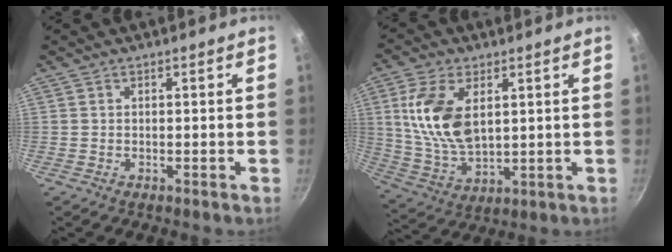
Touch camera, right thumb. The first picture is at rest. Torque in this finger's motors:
{"motor_torque": [-1.03, 1.54, 1.46, 0.63, 0.17]}